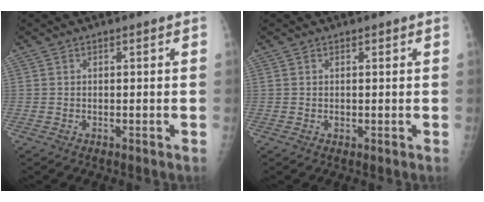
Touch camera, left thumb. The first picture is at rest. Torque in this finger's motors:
{"motor_torque": [0.16, 0.11, 0.54, 0.02, 0.00]}